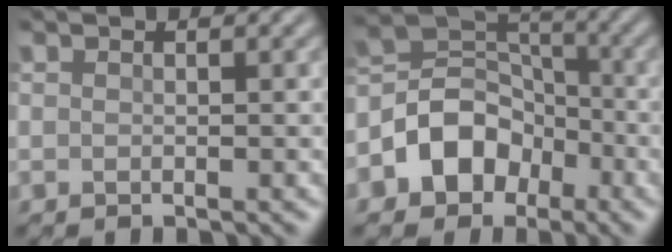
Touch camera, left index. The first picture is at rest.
{"total": 6.2, "force": [-3.3, 4.6, 2.5], "torque": [-0.031, 0.005, -0.066]}